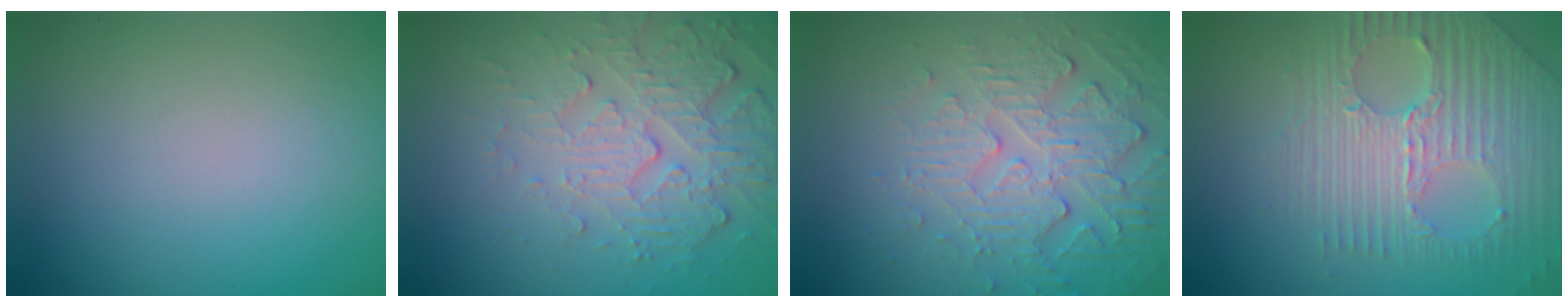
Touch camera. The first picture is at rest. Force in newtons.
{"total": 5.6, "press": 3.7, "slide": 4.2}
{"total": 5.7, "press": 3.7, "slide": 4.3}
{"total": 7.1, "press": 4.8, "slide": 5.2}